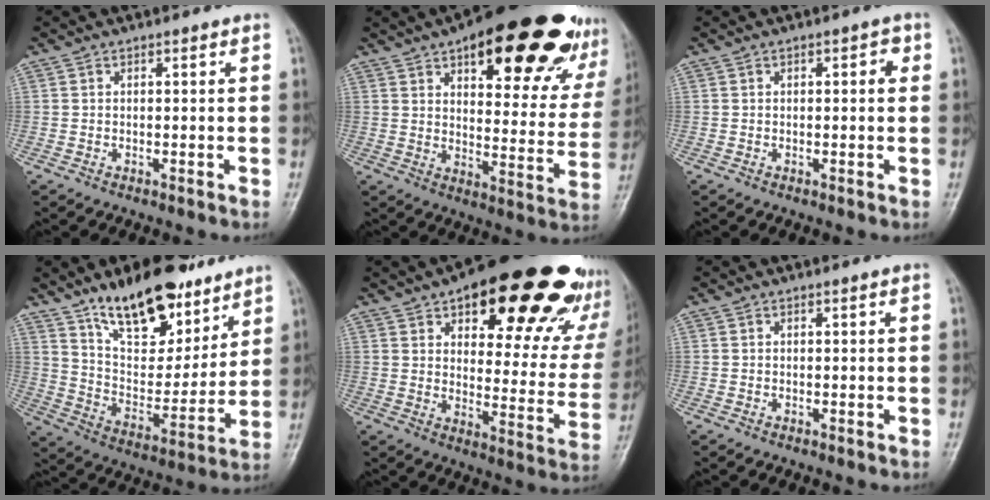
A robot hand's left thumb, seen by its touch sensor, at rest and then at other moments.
{"total": 28.2, "force": [17.9, 10.6, 19.0], "torque": [-0.221, -0.055, 0.240]}
{"total": 2.1, "force": [0.5, 1.0, 1.7], "torque": [-0.013, 0.004, 0.003]}
{"total": 20.1, "force": [13.8, 8.8, 11.7], "torque": [-0.132, -0.074, 0.235]}
{"total": 30.1, "force": [18.3, 12.2, 20.5], "torque": [-0.239, -0.053, 0.245]}
{"total": 0.0}